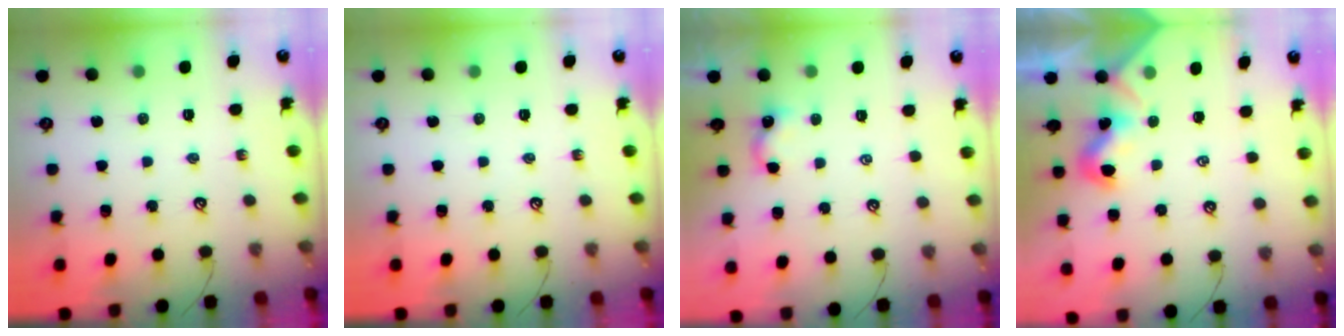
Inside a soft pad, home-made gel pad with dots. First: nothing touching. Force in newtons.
{"total": 0.0}
{"total": 2.9, "press": 2.9, "slide": 0.3}
{"total": 1.3, "press": 1.2, "slide": 0.3}